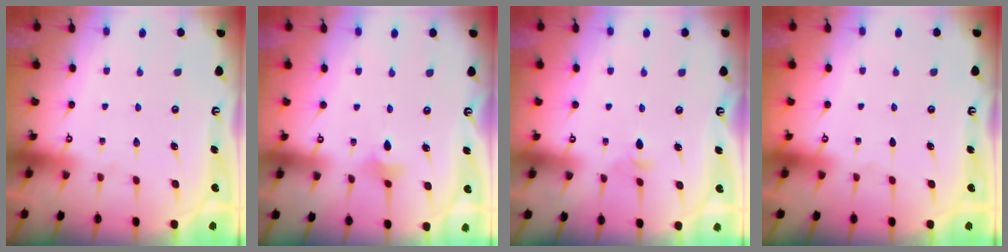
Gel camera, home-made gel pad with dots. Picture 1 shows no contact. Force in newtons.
{"total": 5.1, "press": 5.0, "slide": 0.9}
{"total": 3.2, "press": 3.1, "slide": 0.8}
{"total": 0.0}